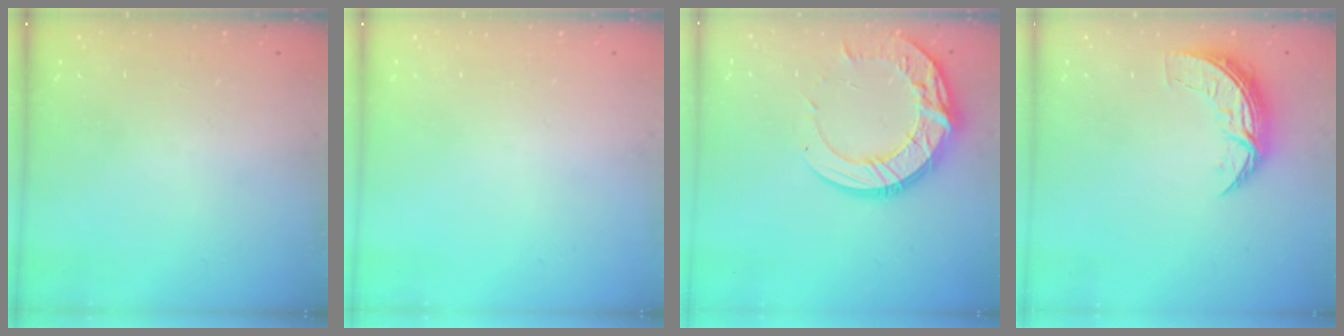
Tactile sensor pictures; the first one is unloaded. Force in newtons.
{"total": 0.0}
{"total": 15.2, "press": 15.2, "slide": 1.3}
{"total": 7.1, "press": 7.0, "slide": 0.4}